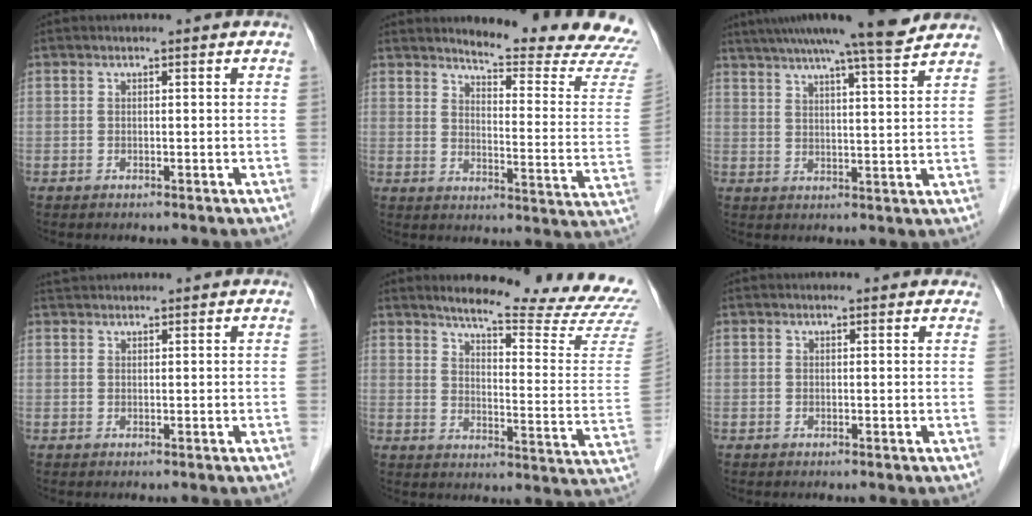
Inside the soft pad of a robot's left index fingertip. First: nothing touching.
{"total": 17.5, "force": [16.9, -0.3, 4.8], "torque": [-0.067, -0.127, 0.190]}
{"total": 14.3, "force": [12.3, -0.4, 7.3], "torque": [-0.123, 0.014, 0.168]}
{"total": 3.0, "force": [2.9, 0.3, 0.6], "torque": [-0.009, 0.033, 0.053]}
{"total": 20.5, "force": [19.2, 0.0, 7.1], "torque": [-0.102, -0.112, 0.227]}
{"total": 3.7, "force": [3.4, 1.2, 0.9], "torque": [-0.008, 0.016, 0.028]}